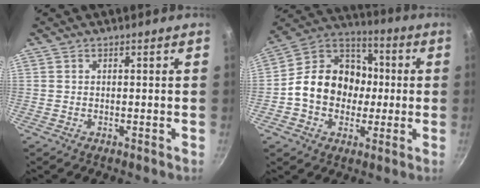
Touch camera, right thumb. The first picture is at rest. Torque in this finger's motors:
{"motor_torque": [0.89, 1.20, 0.73, -0.71, 0.29]}